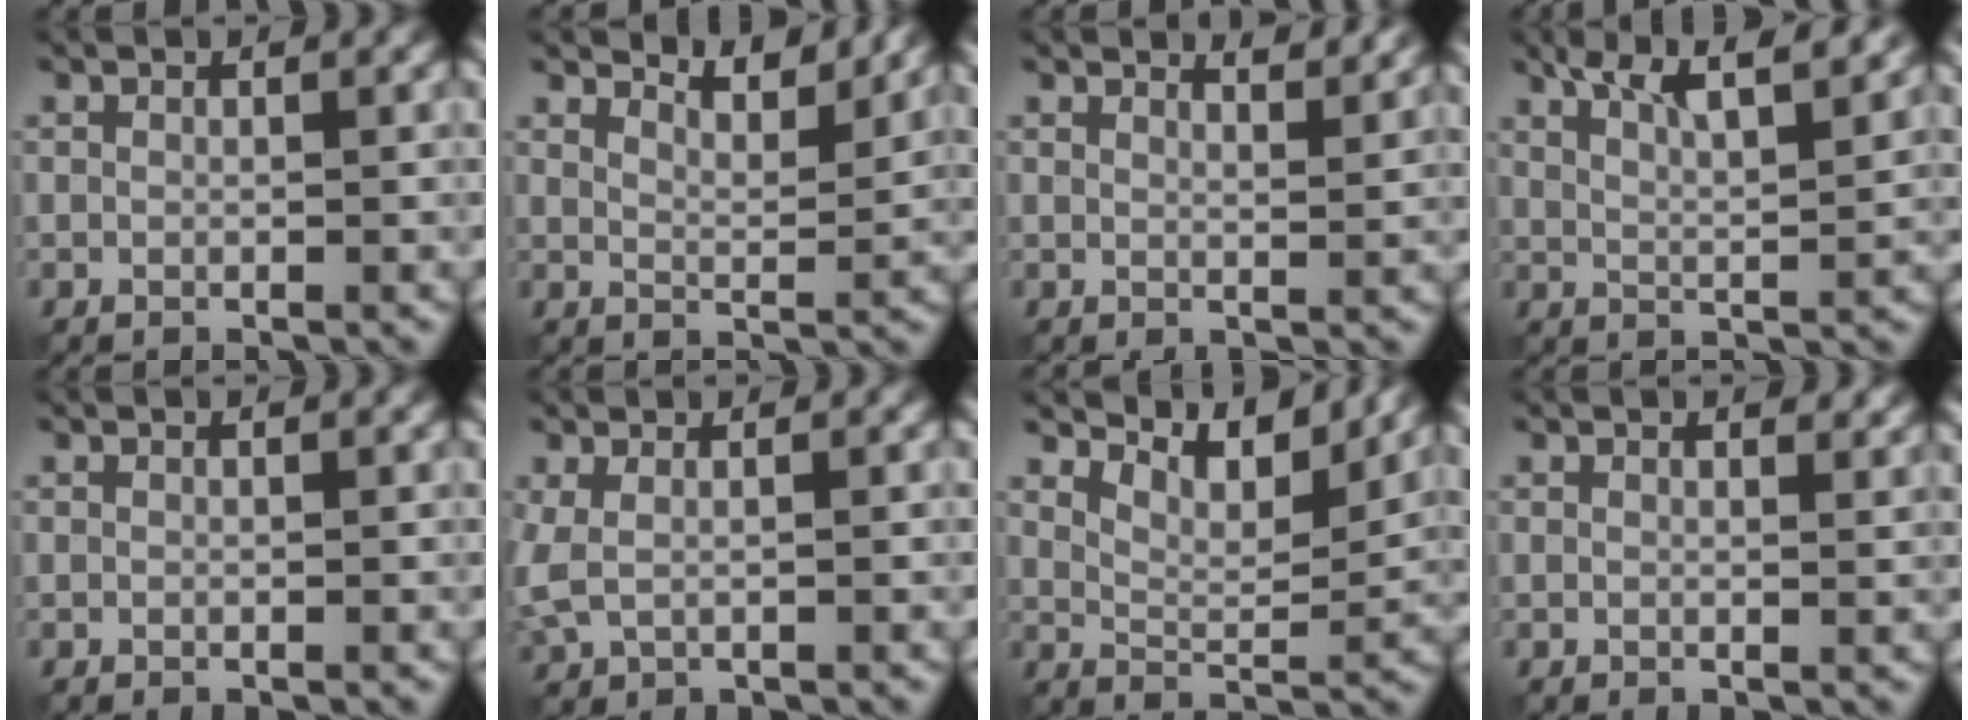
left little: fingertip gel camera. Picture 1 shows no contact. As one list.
[{"total": 4.5, "force": [4.1, 0.7, 1.6], "torque": [-0.033, -0.005, 0.052]}, {"total": 3.1, "force": [2.8, 0.5, 1.0], "torque": [-0.009, 0.003, 0.031]}, {"total": 8.6, "force": [6.0, 2.3, 5.8], "torque": [-0.069, 0.022, 0.063]}, {"total": 0.0}, {"total": 1.8, "force": [0.4, 0.8, 1.5], "torque": [-0.048, 0.003, 0.007]}, {"total": 6.7, "force": [5.7, 1.5, 3.1], "torque": [-0.068, 0.001, 0.086]}, {"total": 1.4, "force": [1.2, 0.4, 0.7], "torque": [-0.010, -0.001, 0.014]}]